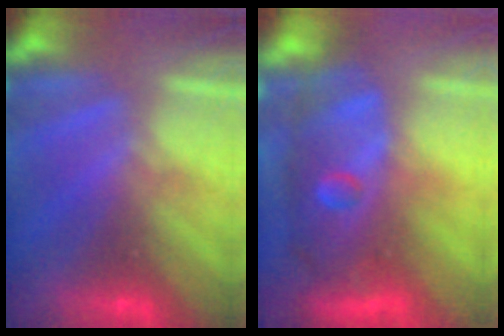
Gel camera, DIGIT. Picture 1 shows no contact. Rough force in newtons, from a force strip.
{"total": 11.1}